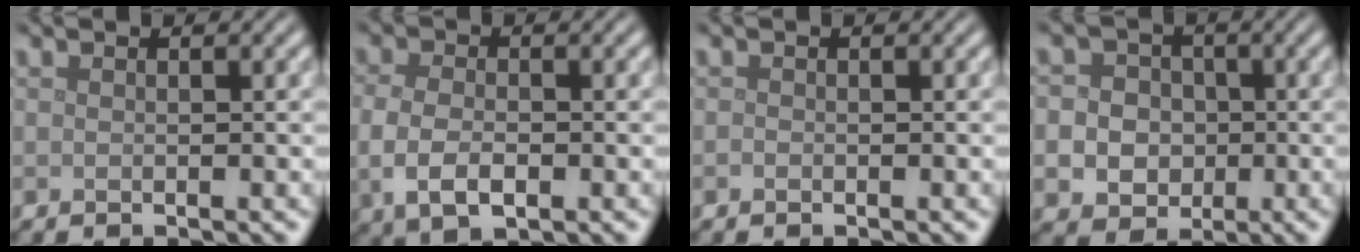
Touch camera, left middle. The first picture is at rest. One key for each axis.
{"total": 3.9, "fx": -0.8, "fy": 2.3, "fz": 3.0, "tx": -0.070, "ty": -0.008, "tz": -0.015}
{"total": 0.0}
{"total": 7.4, "fx": -0.8, "fy": 6.9, "fz": 2.6, "tx": -0.036, "ty": 0.013, "tz": -0.044}